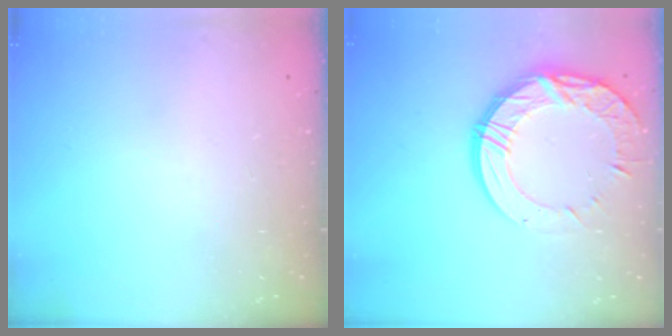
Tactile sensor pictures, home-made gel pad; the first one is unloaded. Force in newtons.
{"total": 15.9, "press": 15.8, "slide": 1.4}